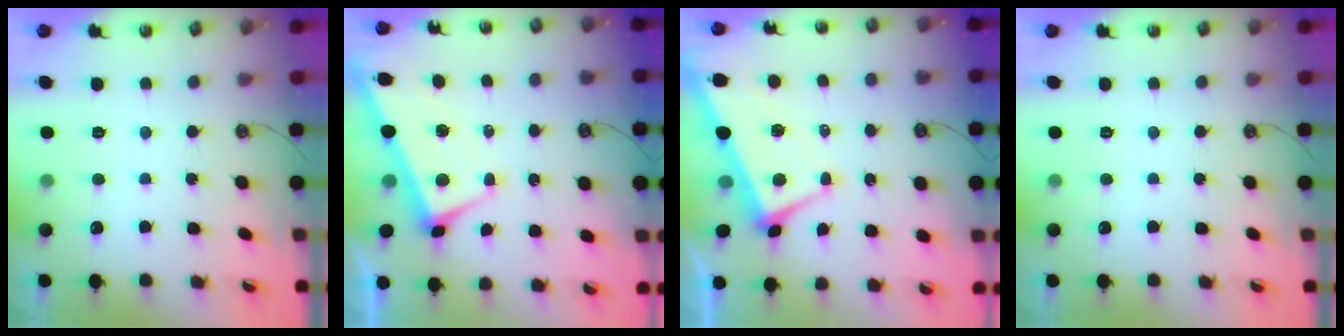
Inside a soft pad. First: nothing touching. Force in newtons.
{"total": 2.5, "press": 2.3, "slide": 0.9}
{"total": 1.7, "press": 1.5, "slide": 0.8}
{"total": 0.0}